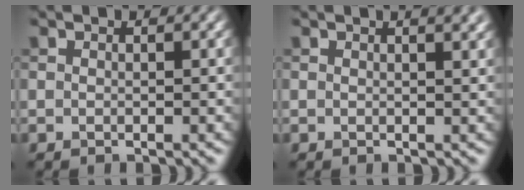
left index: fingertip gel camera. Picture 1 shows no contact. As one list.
[{"total": 2.4, "force": [1.5, 0.9, 1.7], "torque": [-0.004, 0.004, 0.007]}]